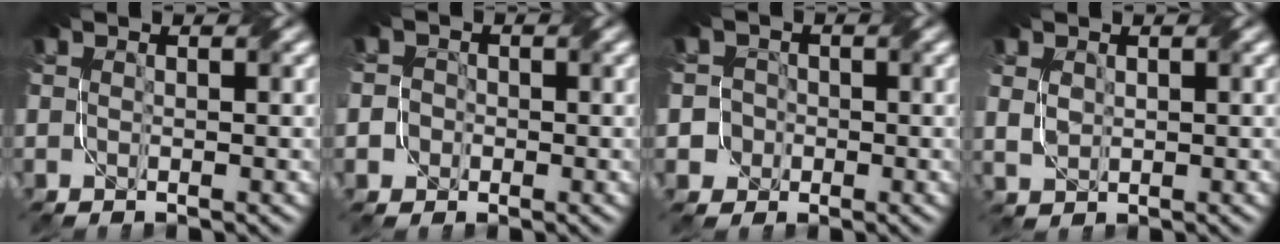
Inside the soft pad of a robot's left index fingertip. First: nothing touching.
{"total": 2.5, "force": [-0.6, 2.2, 0.8], "torque": [0.005, 0.018, -0.035]}
{"total": 3.3, "force": [-1.2, 3.0, 0.6], "torque": [0.007, 0.019, -0.041]}
{"total": 1.3, "force": [0.3, 0.8, 0.9], "torque": [-0.031, 0.002, 0.012]}